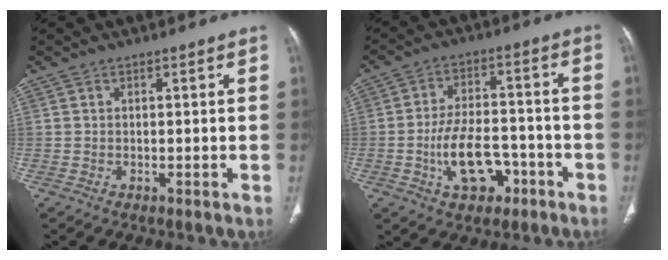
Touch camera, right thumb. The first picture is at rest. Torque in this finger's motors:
{"motor_torque": [3.22, 1.79, 1.63, -1.12, 0.52]}